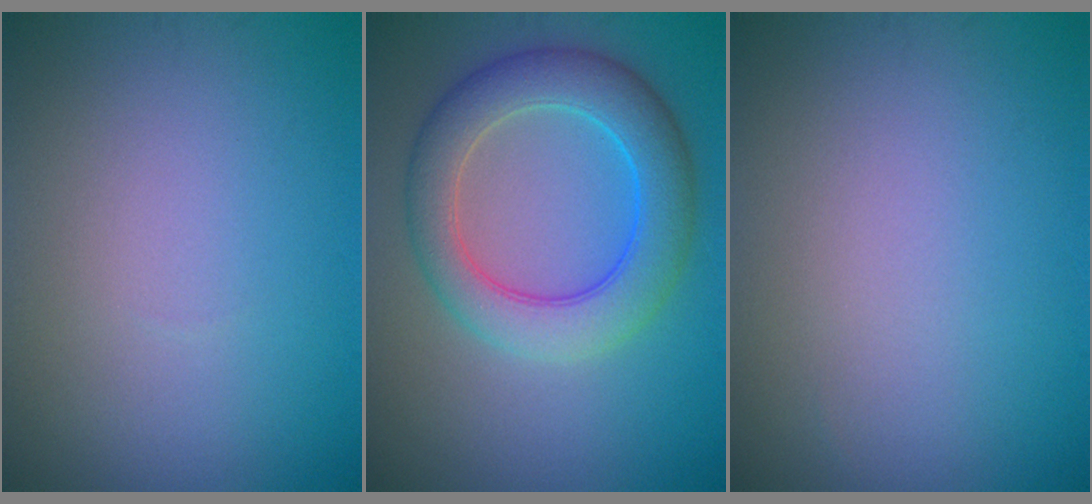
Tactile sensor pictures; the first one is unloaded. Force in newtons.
{"total": 6.6, "press": 6.6, "slide": 0.1}
{"total": 0.0}